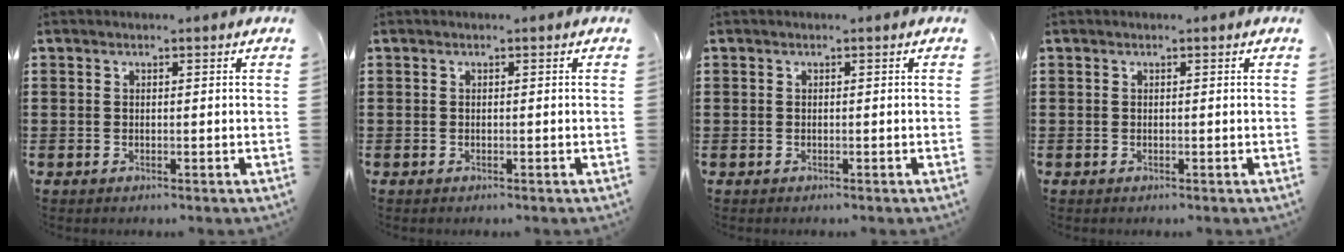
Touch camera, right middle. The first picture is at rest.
{"total": 0.0}
{"total": 0.5, "force": [-0.2, 0.5, 0.0], "torque": [0.000, 0.005, -0.005]}
{"total": 0.0}